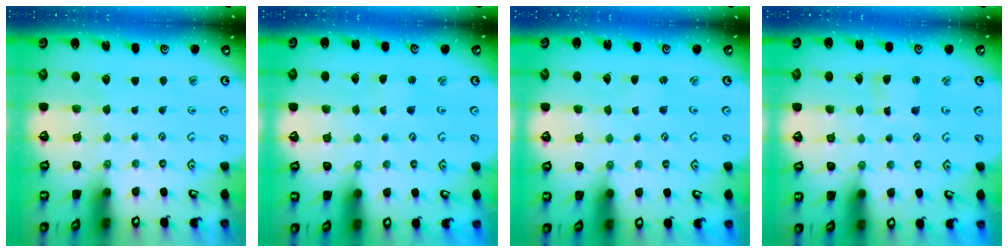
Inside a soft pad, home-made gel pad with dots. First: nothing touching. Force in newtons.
{"total": 0.6, "press": 0.6, "slide": 0.0}
{"total": 0.7, "press": 0.7, "slide": 0.1}
{"total": 2.5, "press": 2.5, "slide": 0.3}